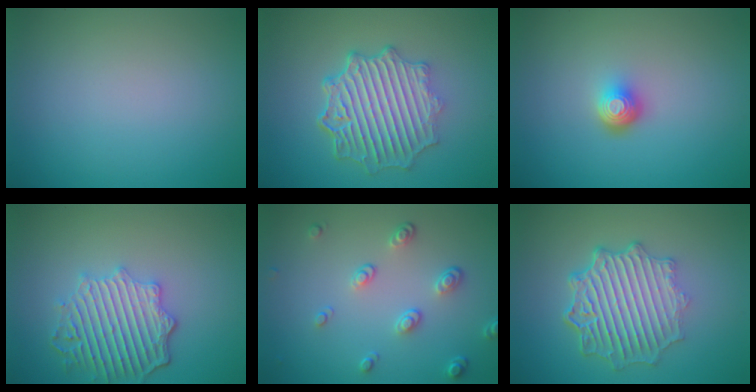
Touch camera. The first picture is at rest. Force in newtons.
{"total": 6.6, "press": 5.1, "slide": 4.1}
{"total": 2.2, "press": 1.4, "slide": 1.7}
{"total": 5.5, "press": 4.5, "slide": 3.1}
{"total": 2.6, "press": 1.7, "slide": 2.0}
{"total": 7.0, "press": 5.4, "slide": 4.6}